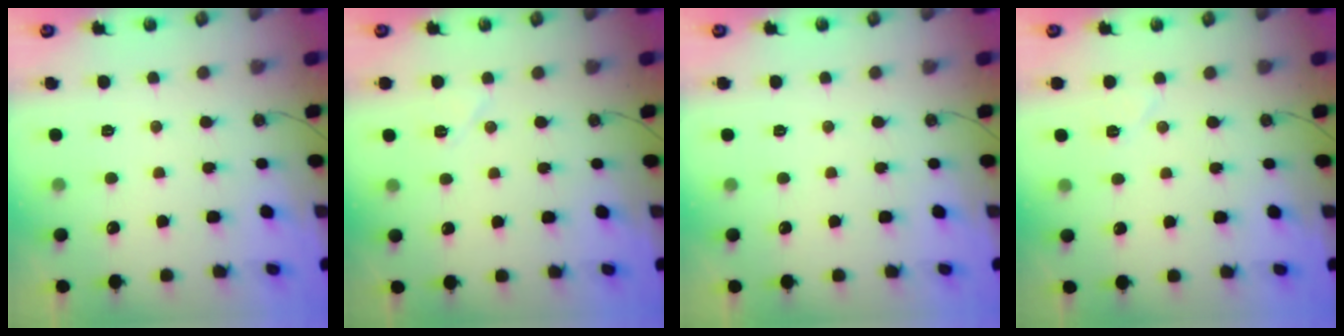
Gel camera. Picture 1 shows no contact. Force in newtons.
{"total": 5.9, "press": 5.6, "slide": 2.0}
{"total": 0.0}
{"total": 5.9, "press": 5.2, "slide": 2.8}